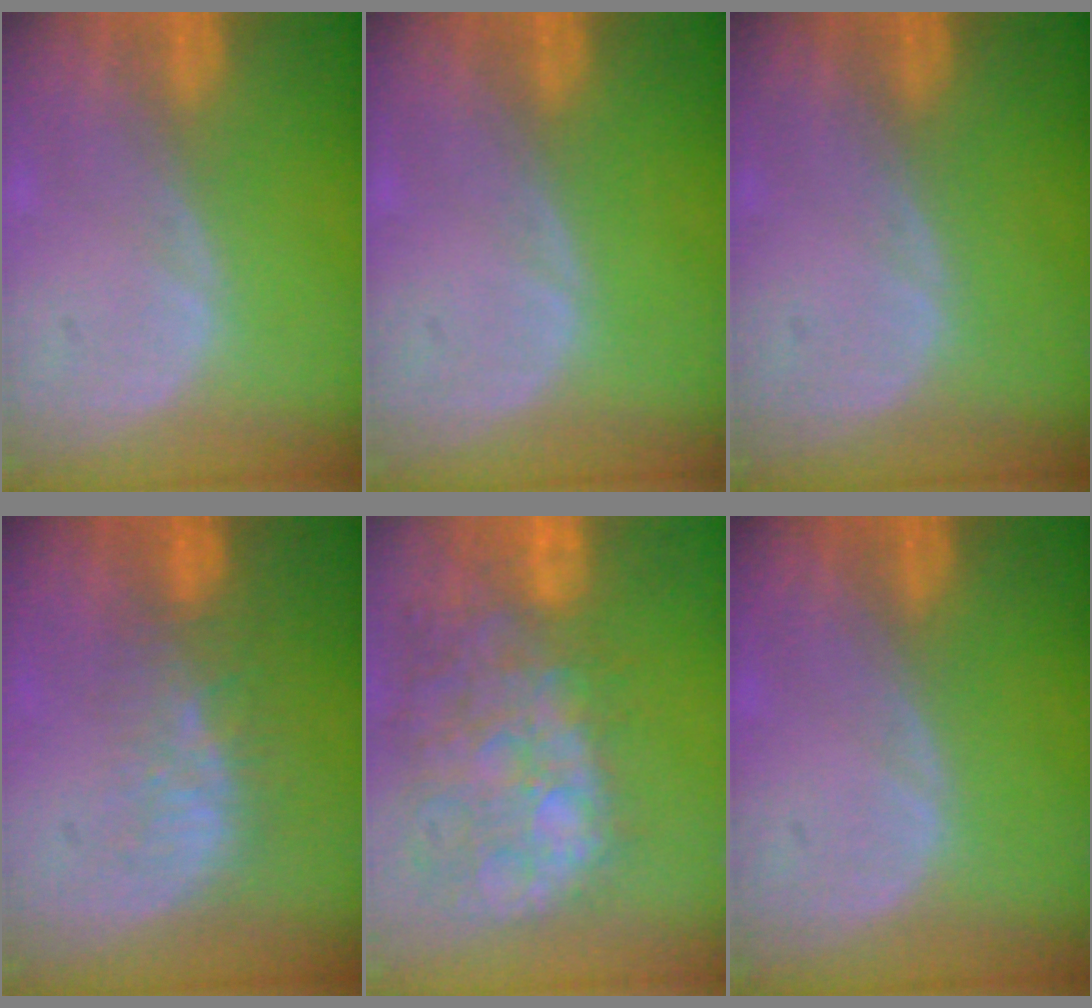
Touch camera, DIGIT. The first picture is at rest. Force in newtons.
{"total": 0.0}
{"total": 0.0}
{"total": 5.7, "press": 5.3, "slide": 2.0}
{"total": 14.1, "press": 11.6, "slide": 8.1}
{"total": 0.0}